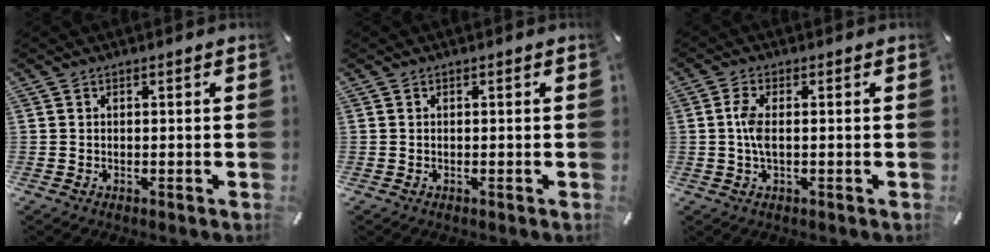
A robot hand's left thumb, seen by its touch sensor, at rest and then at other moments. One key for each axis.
{"total": 0.0}
{"total": 4.4, "fx": 0.0, "fy": 1.6, "fz": 4.1, "tx": -0.091, "ty": -0.003, "tz": -0.004}